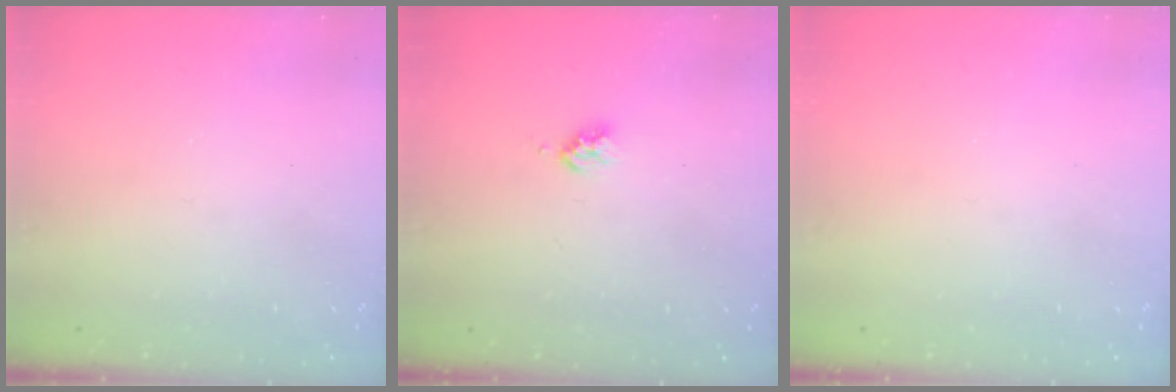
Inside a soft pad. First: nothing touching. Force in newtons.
{"total": 3.2, "press": 3.2, "slide": 0.4}
{"total": 0.0}